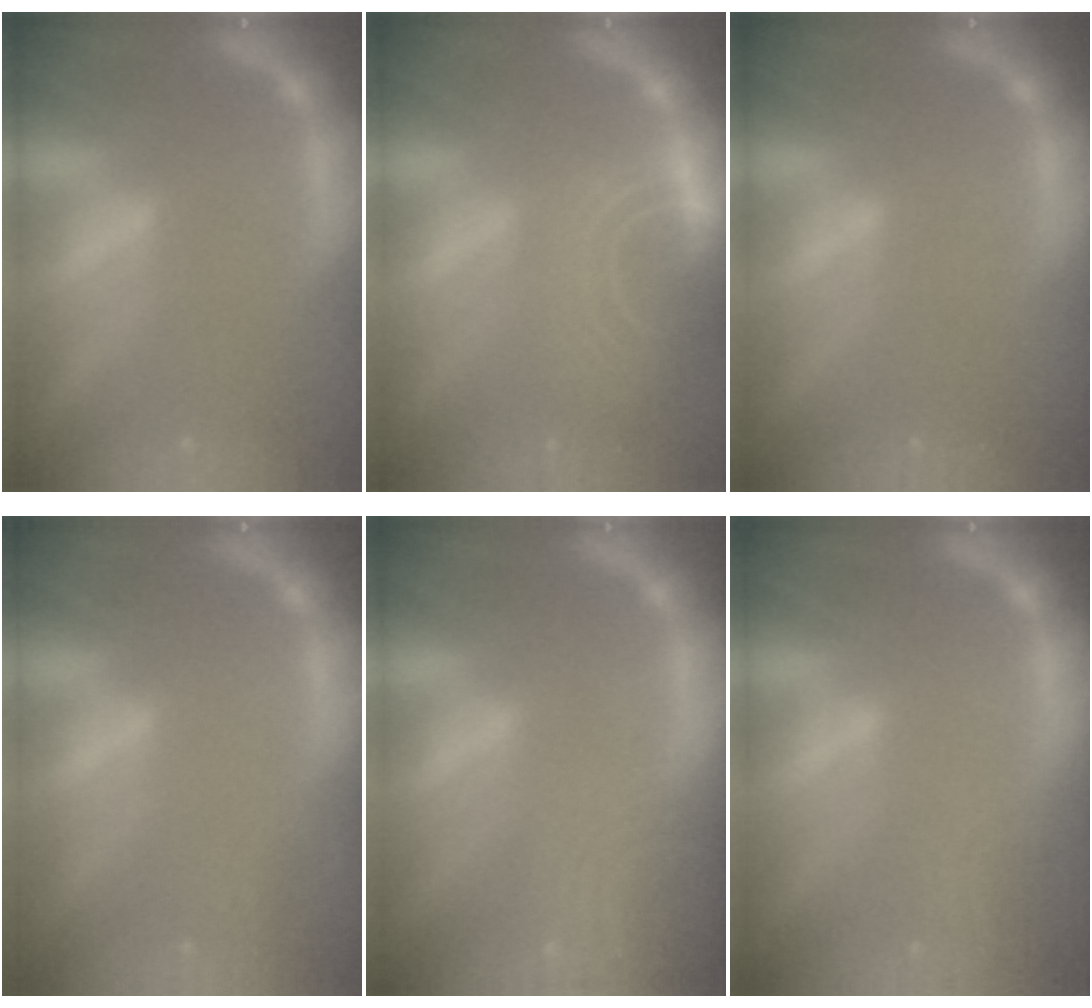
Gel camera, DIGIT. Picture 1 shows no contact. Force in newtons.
{"total": 8.1}
{"total": 0.0}
{"total": 0.9}
{"total": 10.1}
{"total": 2.9}